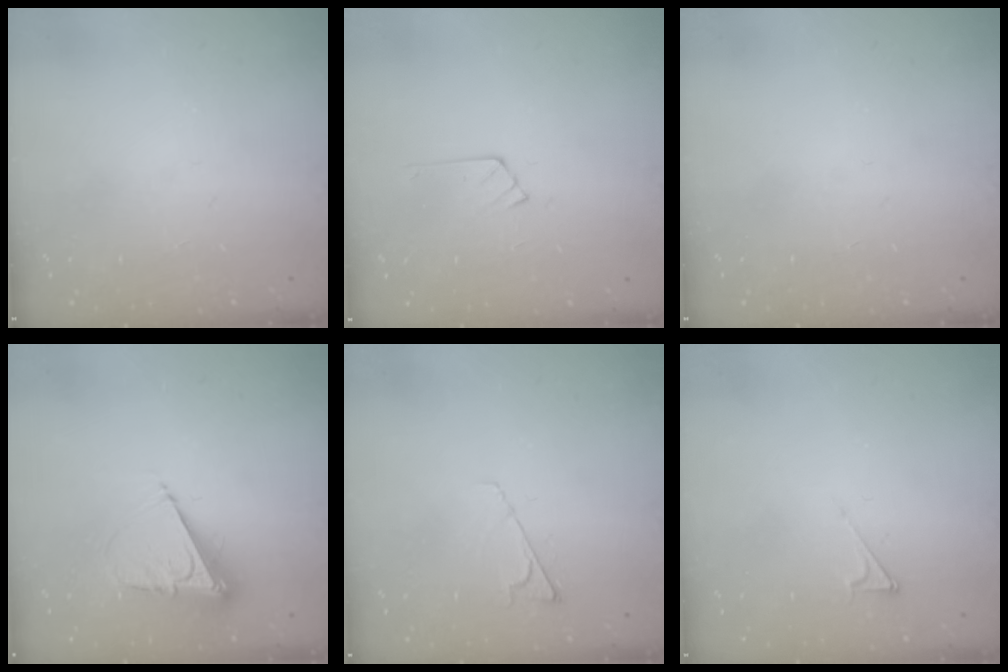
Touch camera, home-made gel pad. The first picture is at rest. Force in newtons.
{"total": 5.7, "press": 5.7, "slide": 0.6}
{"total": 0.0}
{"total": 8.6, "press": 8.5, "slide": 0.6}
{"total": 5.7, "press": 5.6, "slide": 0.7}
{"total": 2.5, "press": 2.5, "slide": 0.3}